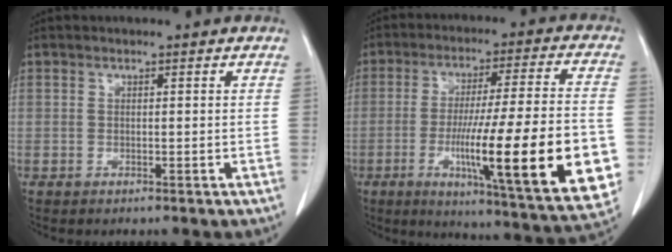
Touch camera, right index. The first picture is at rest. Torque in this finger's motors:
{"motor_torque": [2.14, 0.00, 1.05, 0.21]}